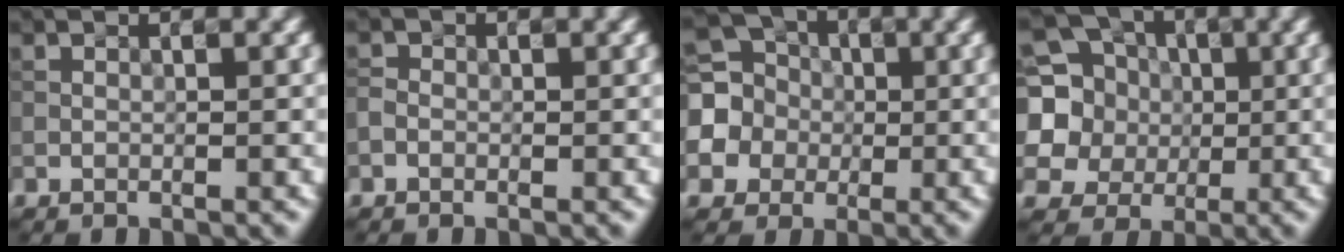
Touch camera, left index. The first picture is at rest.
{"total": 0.9, "force": [-0.4, 0.7, 0.3], "torque": [-0.004, 0.001, -0.013]}
{"total": 6.4, "force": [0.3, 6.1, 2.1], "torque": [-0.052, 0.016, -0.021]}
{"total": 10.1, "force": [1.7, 9.2, 4.0], "torque": [-0.125, 0.035, 0.004]}